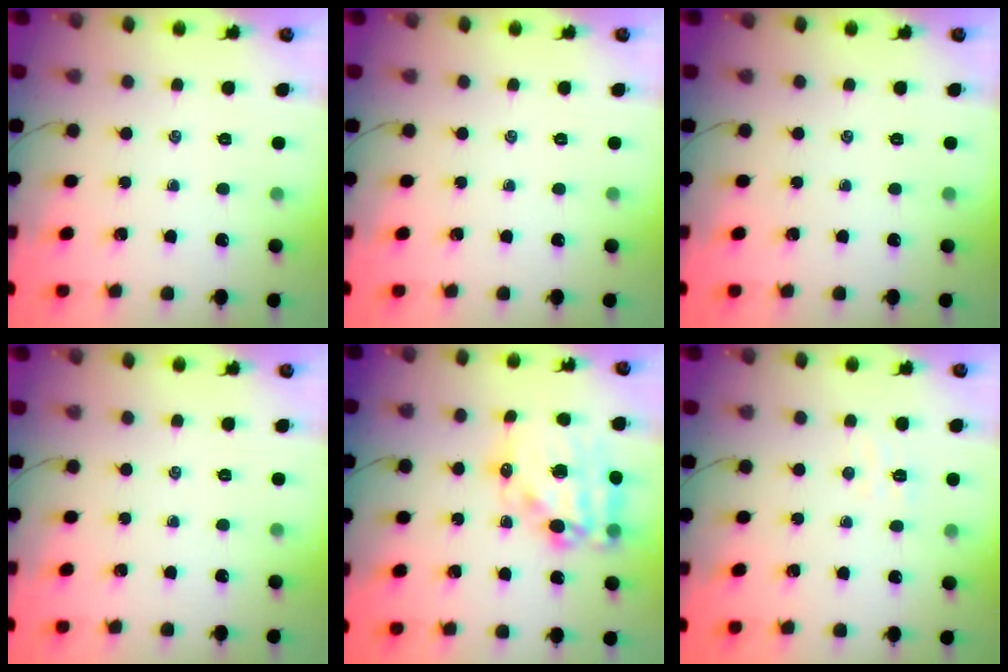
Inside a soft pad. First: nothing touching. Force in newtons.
{"total": 0.0}
{"total": 0.0}
{"total": 0.0}
{"total": 18.0, "press": 17.5, "slide": 3.9}
{"total": 4.8, "press": 4.7, "slide": 1.1}